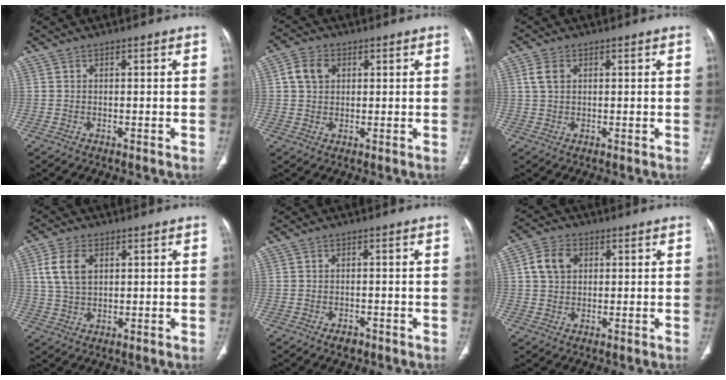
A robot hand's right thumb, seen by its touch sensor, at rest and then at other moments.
{"total": 5.1, "force": [1.5, 3.9, 3.0], "torque": [-0.048, 0.006, 0.026]}
{"total": 2.8, "force": [0.9, 1.9, 1.9], "torque": [-0.043, 0.006, 0.020]}
{"total": 7.2, "force": [2.3, 4.5, 5.1], "torque": [-0.102, -0.001, 0.047]}
{"total": 1.8, "force": [-1.1, 1.1, 0.8], "torque": [-0.011, 0.005, -0.012]}
{"total": 6.1, "force": [1.6, 4.6, 3.7], "torque": [-0.059, 0.007, 0.027]}